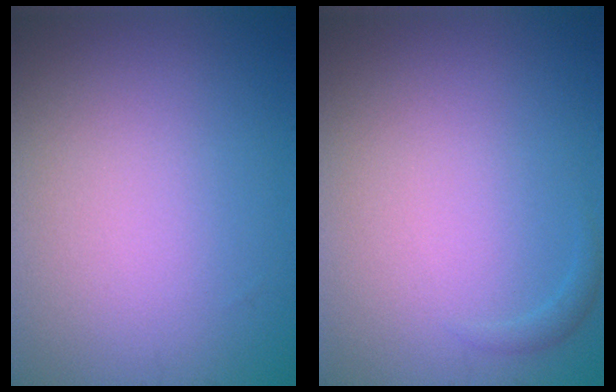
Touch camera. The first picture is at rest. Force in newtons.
{"total": 0.6, "press": 0.6, "slide": 0.1}